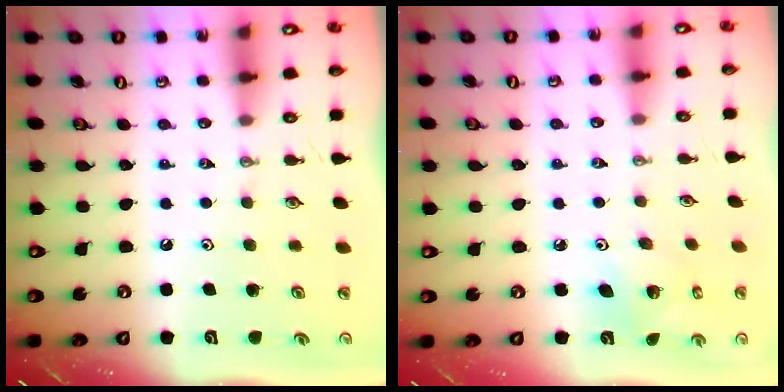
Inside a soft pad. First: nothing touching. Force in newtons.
{"total": 5.2, "press": 5.2, "slide": 0.3}